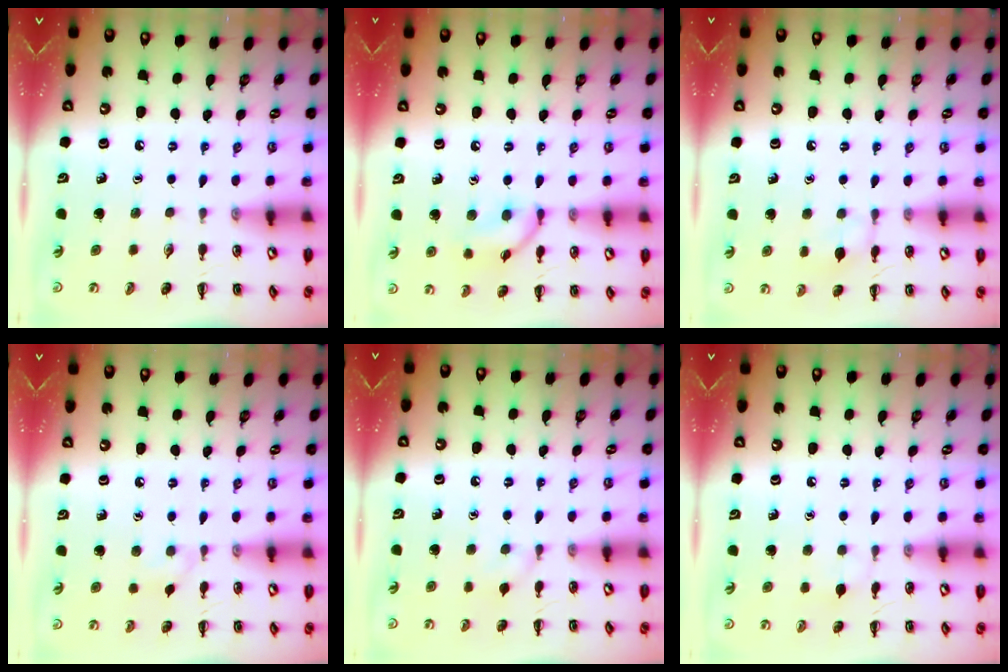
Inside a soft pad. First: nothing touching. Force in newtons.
{"total": 9.9, "press": 9.9, "slide": 0.4}
{"total": 6.3, "press": 6.1, "slide": 1.3}
{"total": 3.7, "press": 3.4, "slide": 1.5}
{"total": 6.1, "press": 5.8, "slide": 1.7}
{"total": 5.4, "press": 5.1, "slide": 1.6}